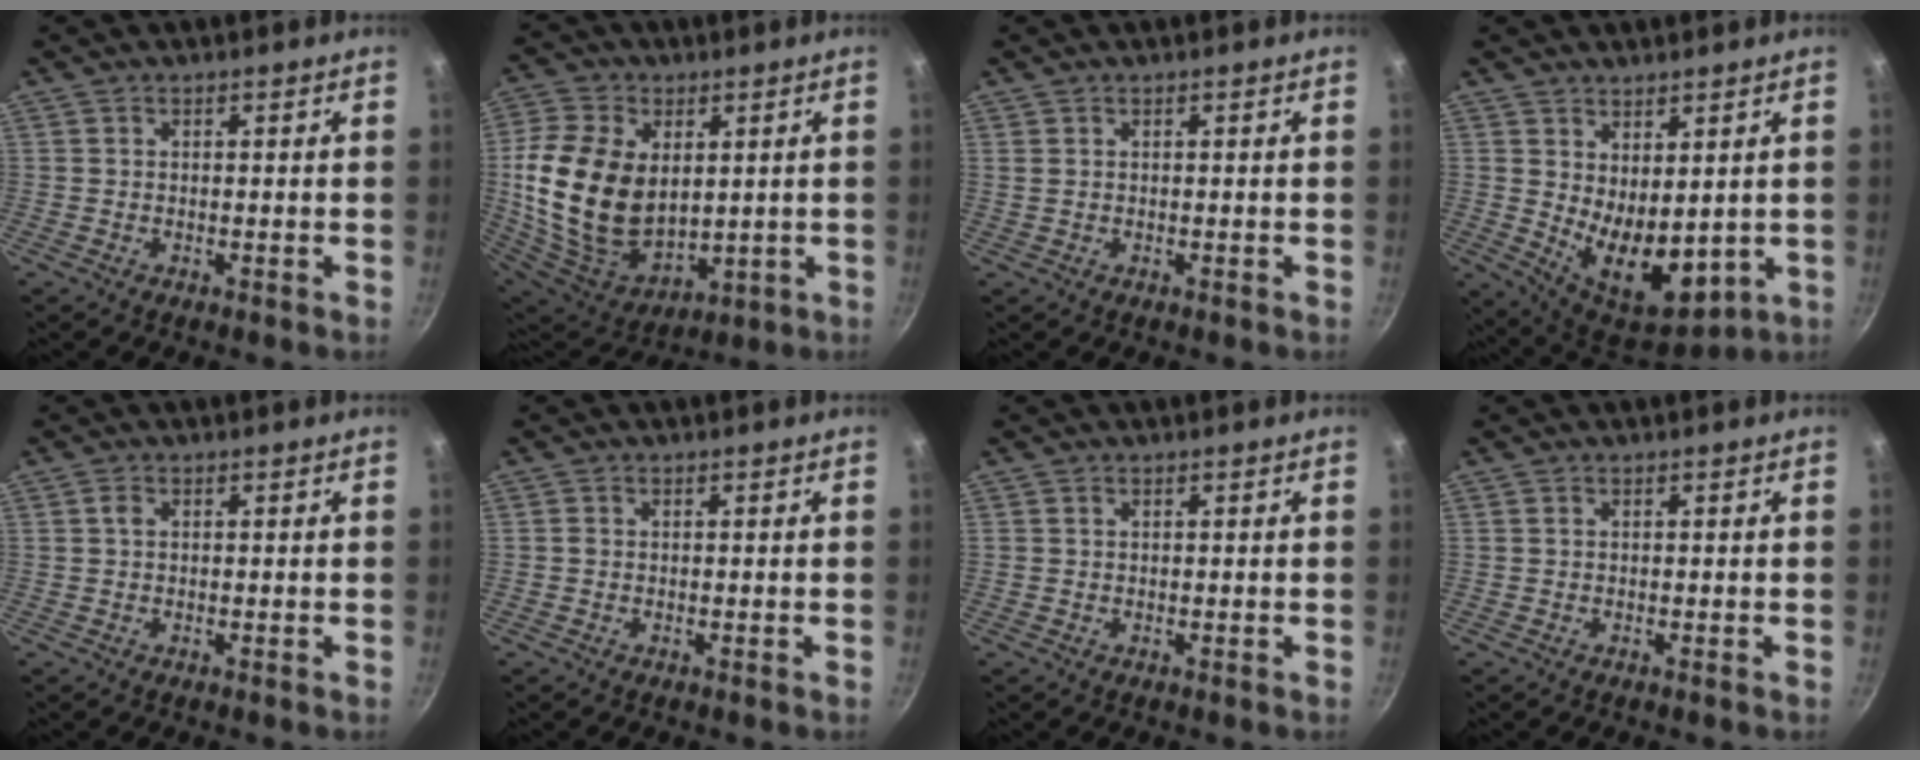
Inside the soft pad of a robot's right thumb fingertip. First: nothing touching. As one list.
[{"total": 21.5, "force": [2.7, 14.3, 15.8], "torque": [-0.295, -0.020, 0.067]}, {"total": 0.6, "force": [0.3, 0.3, 0.4], "torque": [-0.007, 0.001, 0.007]}, {"total": 11.7, "force": [1.5, 6.6, 9.5], "torque": [-0.118, -0.044, 0.049]}, {"total": 1.0, "force": [0.2, 0.7, 0.7], "torque": [-0.009, 0.002, 0.001]}, {"total": 0.6, "force": [0.0, 0.6, 0.3], "torque": [-0.005, 0.003, -0.002]}, {"total": 0.5, "force": [0.2, 0.4, 0.2], "torque": [-0.003, 0.002, 0.004]}, {"total": 0.0}]